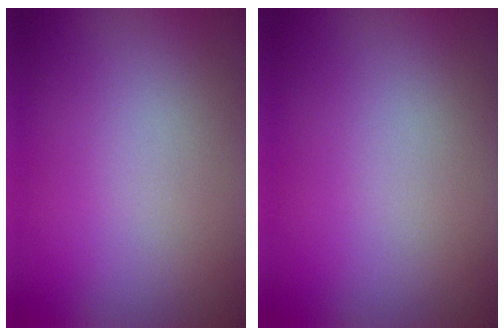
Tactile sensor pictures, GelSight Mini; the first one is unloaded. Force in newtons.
{"total": 0.0}